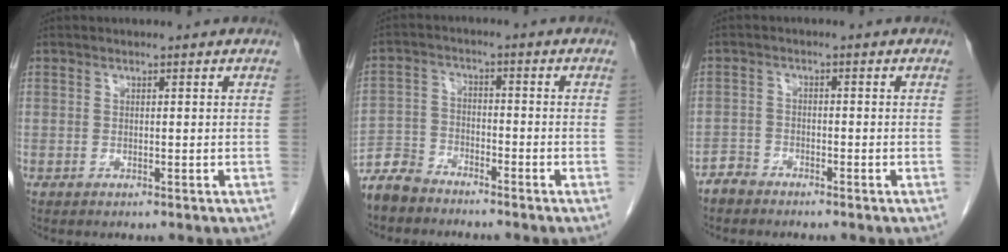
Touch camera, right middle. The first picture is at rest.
{"total": 6.0, "force": [-5.5, 2.2, 0.9], "torque": [-0.026, -0.012, -0.110]}
{"total": 2.4, "force": [-2.2, 0.9, -0.1], "torque": [0.000, 0.001, -0.043]}